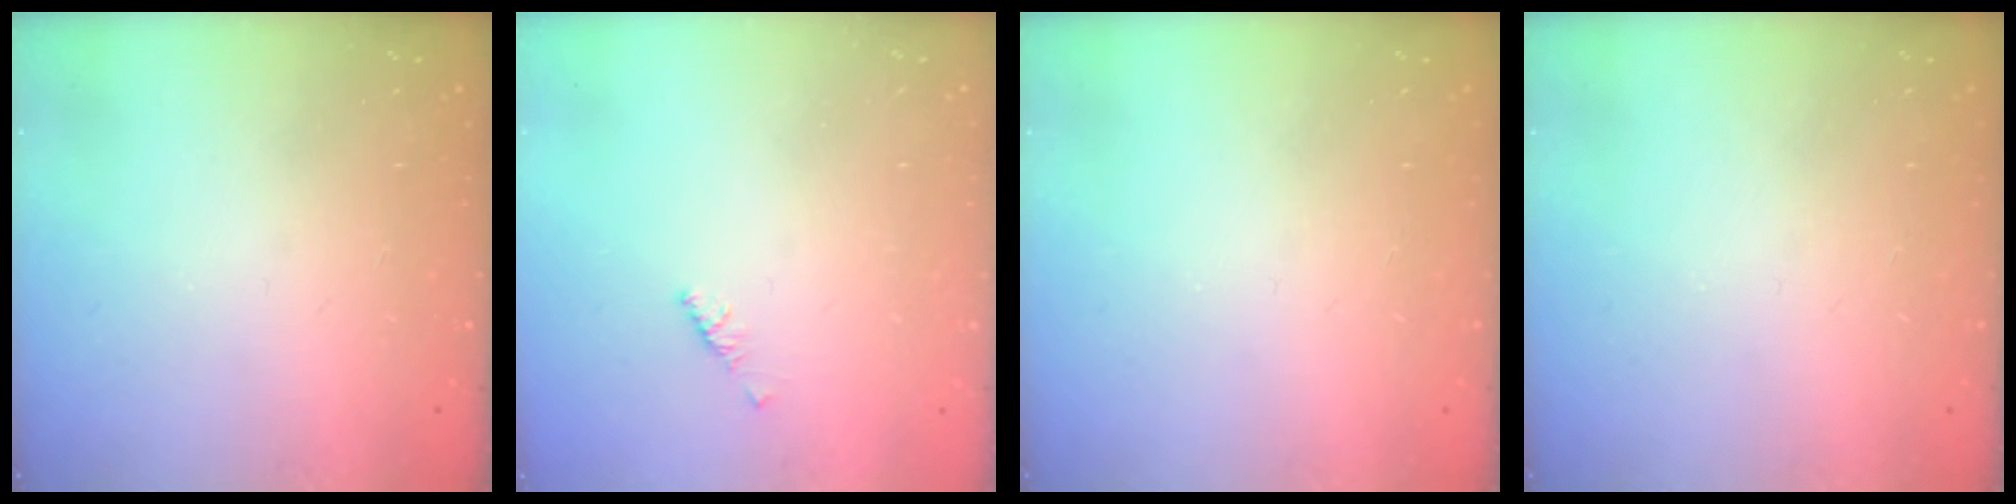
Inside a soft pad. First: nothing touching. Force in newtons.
{"total": 2.1, "press": 2.0, "slide": 0.6}
{"total": 0.0}
{"total": 0.0}